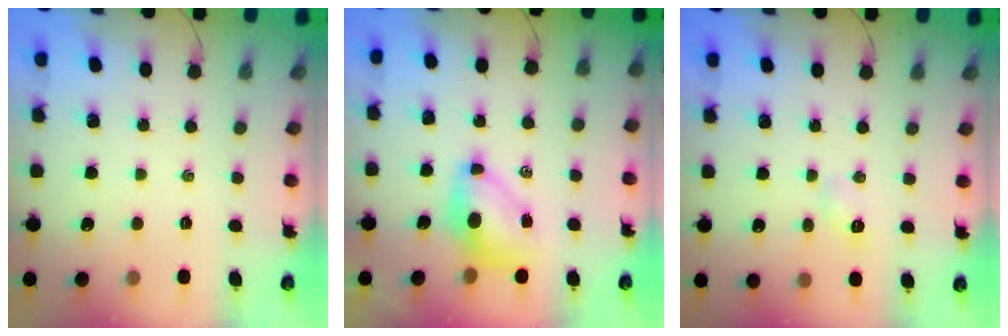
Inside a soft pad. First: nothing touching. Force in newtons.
{"total": 7.1, "press": 7.0, "slide": 1.1}
{"total": 2.9, "press": 2.8, "slide": 0.8}